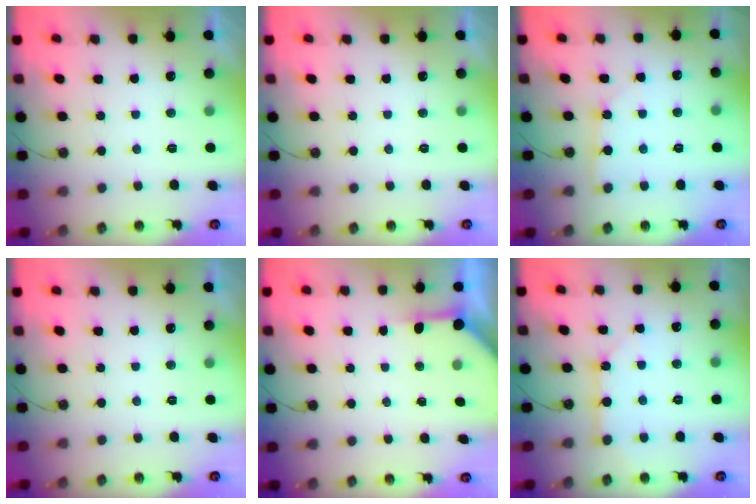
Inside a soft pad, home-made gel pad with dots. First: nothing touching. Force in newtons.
{"total": 0.0}
{"total": 2.3, "press": 2.3, "slide": 0.2}
{"total": 0.0}
{"total": 4.0, "press": 4.0, "slide": 0.5}
{"total": 6.0, "press": 6.0, "slide": 0.5}